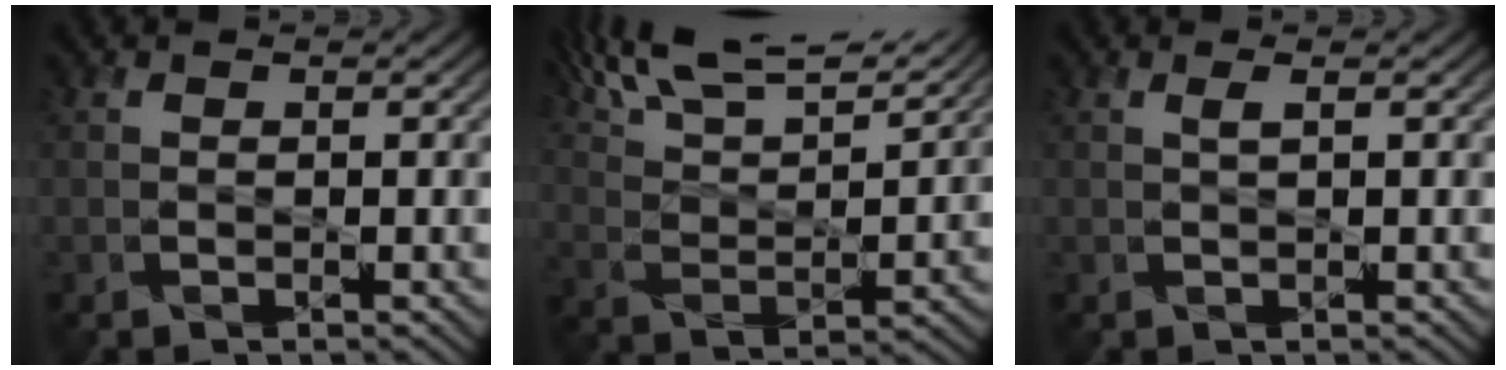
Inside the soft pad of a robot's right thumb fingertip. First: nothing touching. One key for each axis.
{"total": 14.3, "fx": 11.1, "fy": 3.8, "fz": 8.3, "tx": -0.172, "ty": 0.014, "tz": 0.170}
{"total": 0.9, "fx": 0.4, "fy": 0.1, "fz": 0.8, "tx": -0.019, "ty": 0.004, "tz": 0.006}